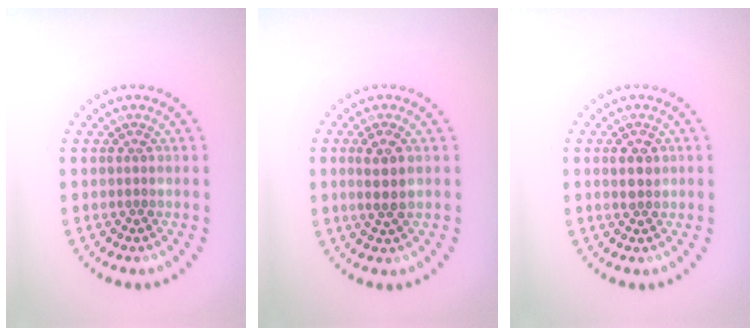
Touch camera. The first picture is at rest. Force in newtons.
{"total": 2.2, "press": 2.0, "slide": 0.9}
{"total": 1.6, "press": 1.5, "slide": 0.3}